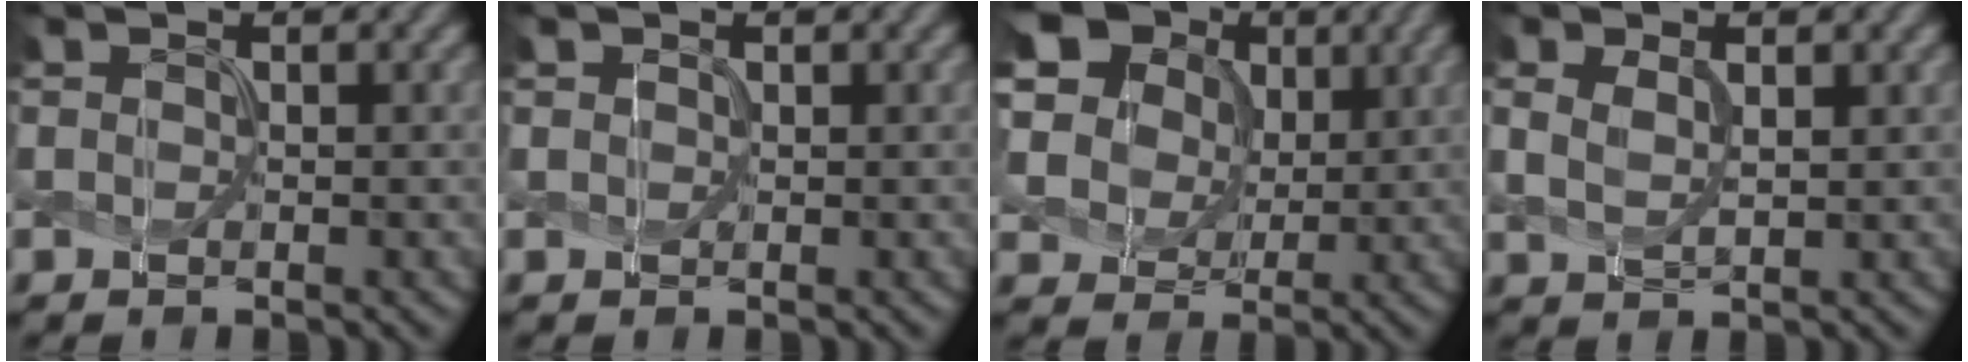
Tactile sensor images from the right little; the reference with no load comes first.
{"total": 0.0}
{"total": 12.2, "force": [5.2, 9.5, 5.5], "torque": [-0.144, 0.023, 0.103]}
{"total": 2.2, "force": [0.6, 1.0, 1.9], "torque": [-0.039, -0.005, 0.018]}